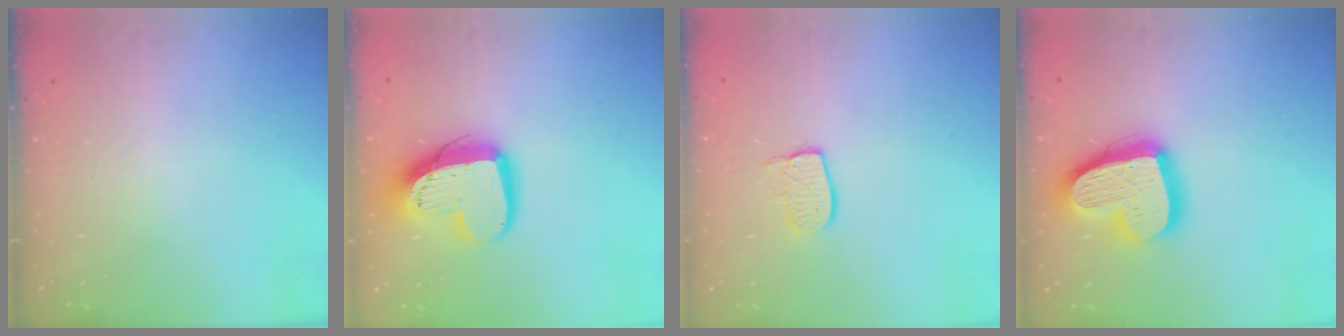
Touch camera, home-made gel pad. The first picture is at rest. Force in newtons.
{"total": 14.7, "press": 14.6, "slide": 1.2}
{"total": 7.6, "press": 7.6, "slide": 0.2}
{"total": 20.5, "press": 20.4, "slide": 1.8}